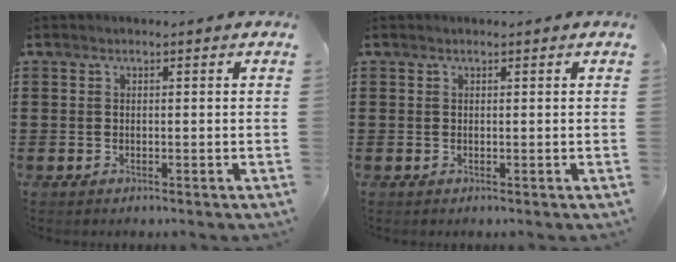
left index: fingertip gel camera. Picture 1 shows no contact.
{"total": 0.0}